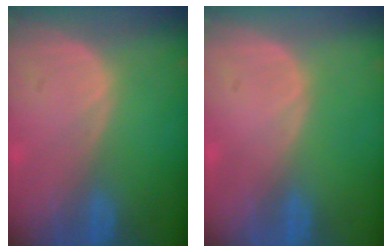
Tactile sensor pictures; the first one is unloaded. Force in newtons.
{"total": 0.0}